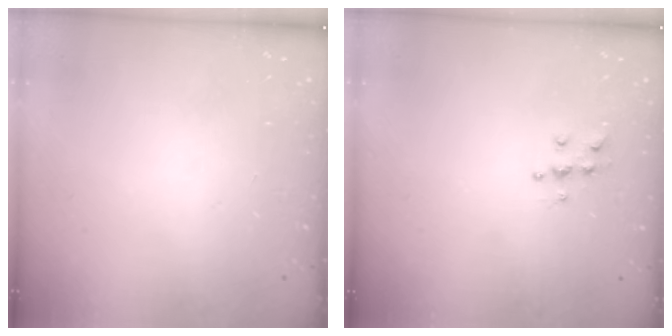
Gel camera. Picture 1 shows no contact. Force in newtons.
{"total": 5.9, "press": 5.9, "slide": 0.5}